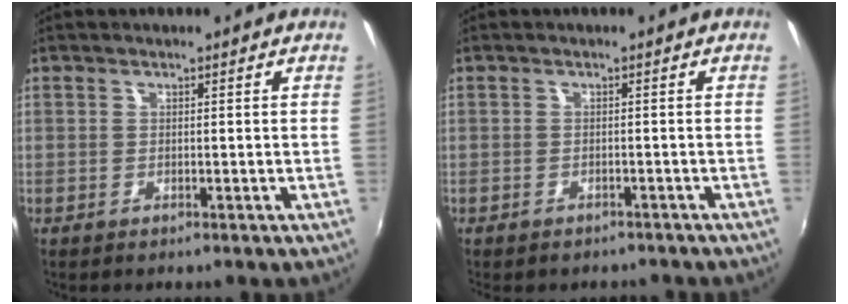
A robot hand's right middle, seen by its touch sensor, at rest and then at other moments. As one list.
[{"total": 3.1, "force": [-2.7, 1.3, 0.9], "torque": [-0.022, -0.015, -0.034]}]